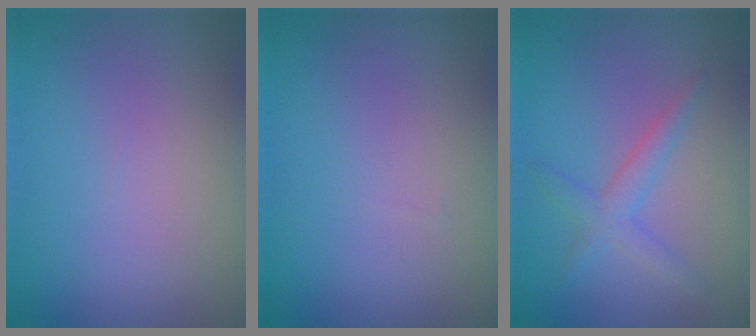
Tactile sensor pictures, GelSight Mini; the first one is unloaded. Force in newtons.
{"total": 0.0}
{"total": 2.3, "press": 2.3, "slide": 0.1}